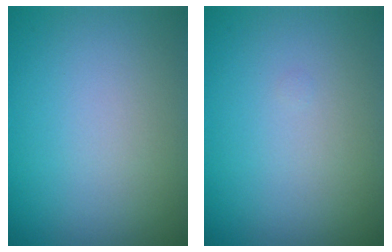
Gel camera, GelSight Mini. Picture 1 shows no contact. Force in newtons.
{"total": 0.0}